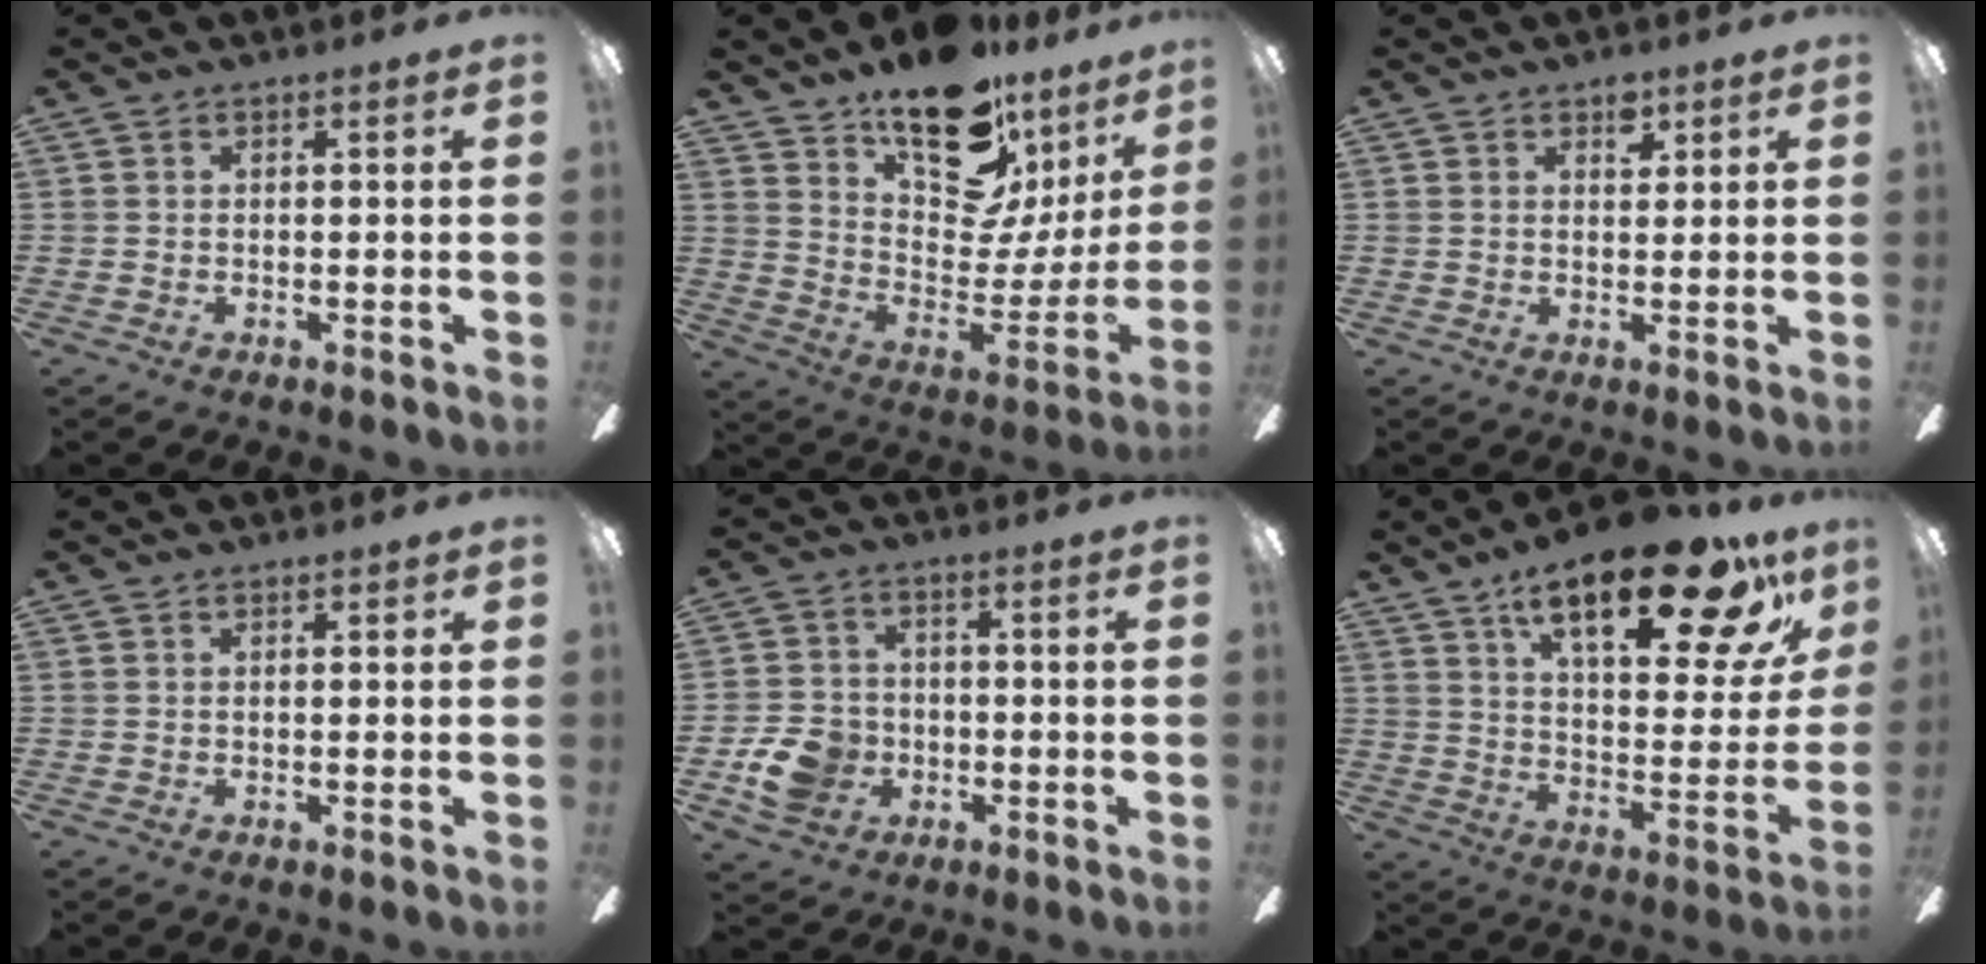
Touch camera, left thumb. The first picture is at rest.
{"total": 20.3, "force": [14.7, 9.4, 10.4], "torque": [-0.154, -0.112, 0.261]}
{"total": 4.1, "force": [2.6, 2.4, 2.1], "torque": [-0.015, -0.010, 0.041]}
{"total": 1.1, "force": [0.9, 0.3, 0.5], "torque": [-0.004, -0.003, 0.014]}
{"total": 9.2, "force": [-2.8, 7.7, 4.2], "torque": [-0.087, 0.020, -0.051]}
{"total": 25.0, "force": [15.9, 8.3, 17.4], "torque": [-0.258, -0.090, 0.252]}